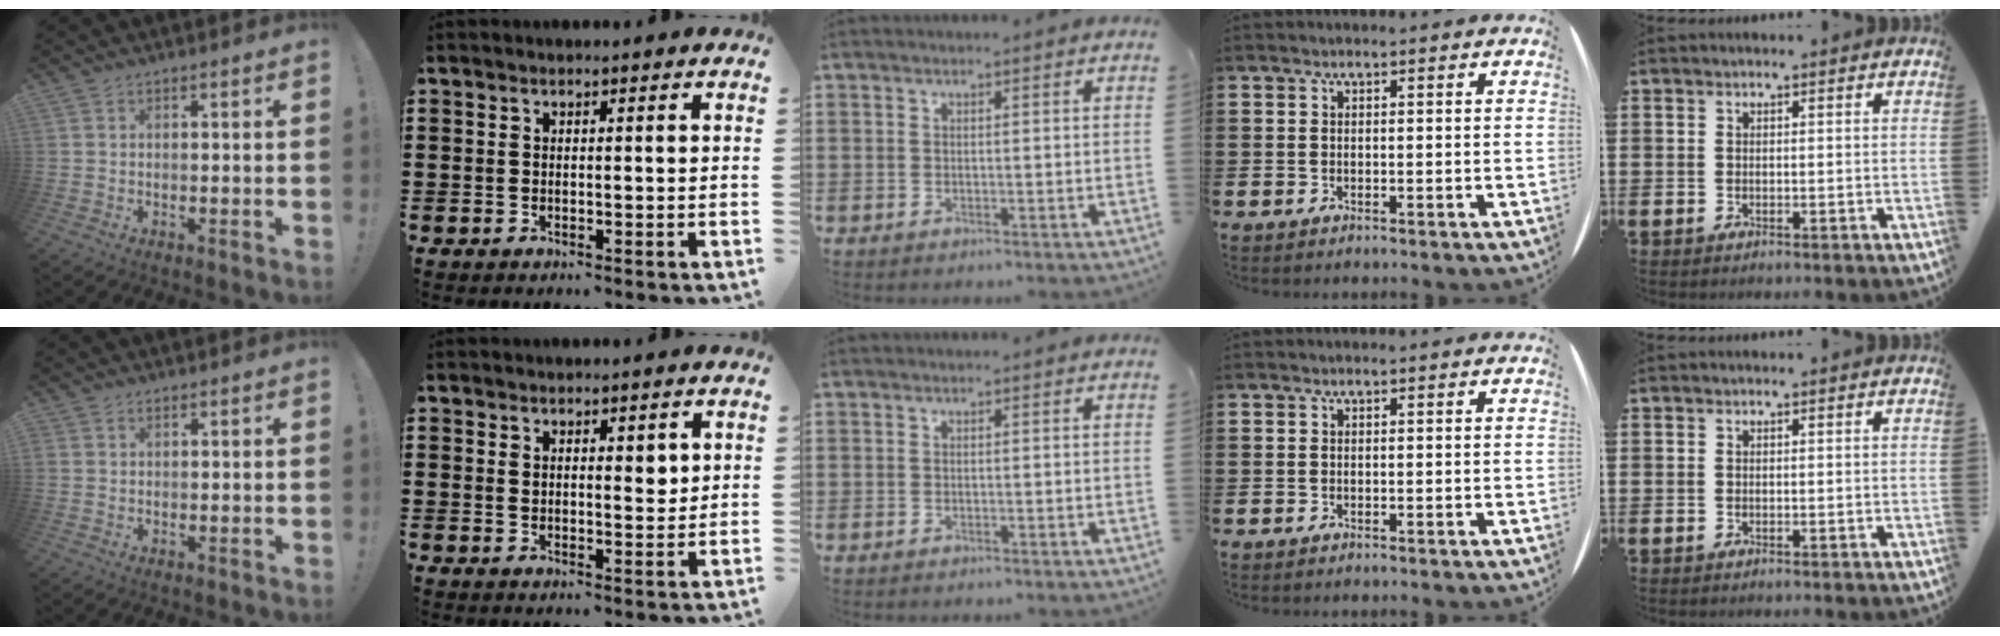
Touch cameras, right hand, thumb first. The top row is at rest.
{"thumb": {"total": 0.9, "force": [0.6, 0.6, 0.1], "torque": [0.004, -0.001, 0.010]}, "index": {"total": 2.7, "force": [1.6, 1.2, 1.9], "torque": [-0.031, 0.001, 0.026]}}